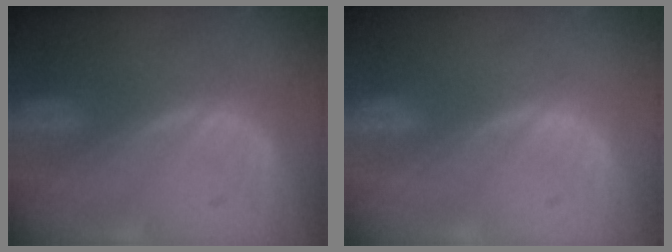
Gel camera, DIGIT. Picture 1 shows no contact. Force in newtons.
{"total": 0.0}